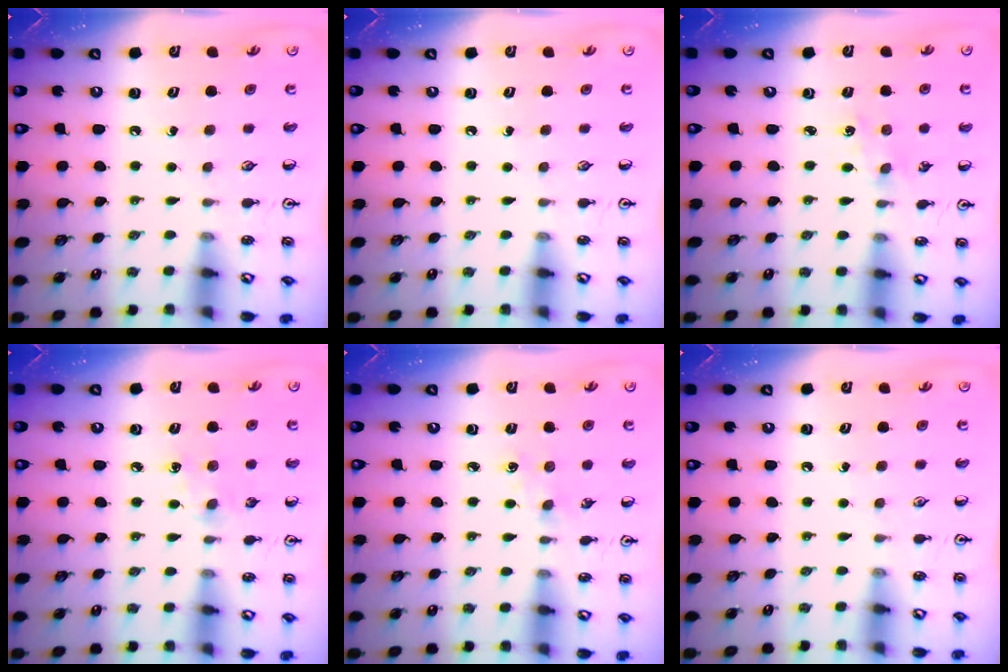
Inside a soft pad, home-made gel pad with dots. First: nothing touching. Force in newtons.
{"total": 0.0}
{"total": 1.6, "press": 1.6, "slide": 0.3}
{"total": 6.9, "press": 6.8, "slide": 0.7}
{"total": 2.9, "press": 2.8, "slide": 0.4}
{"total": 0.0}